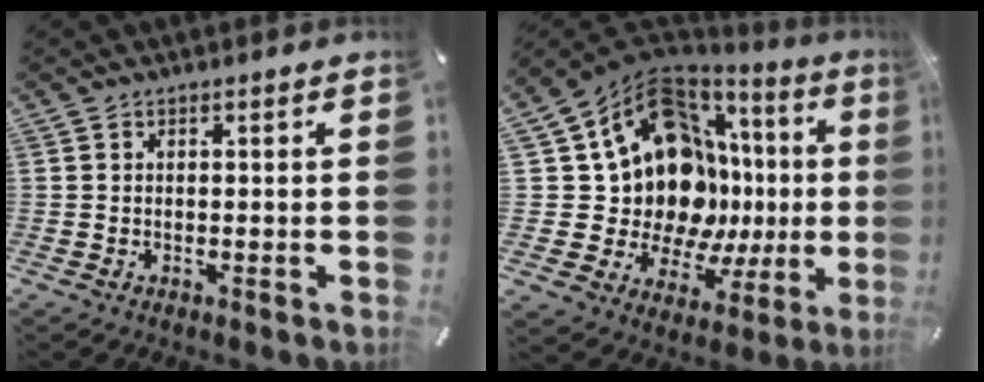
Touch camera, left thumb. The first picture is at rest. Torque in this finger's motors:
{"motor_torque": [1.67, 3.34, 1.62, -1.15, 0.19]}